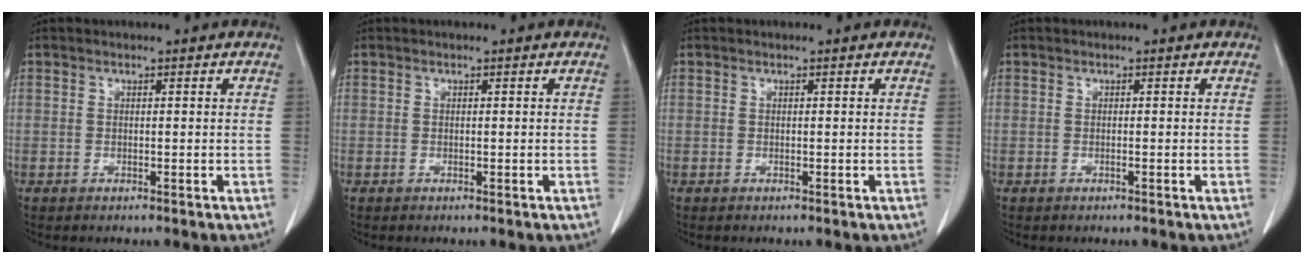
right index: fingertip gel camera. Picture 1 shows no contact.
{"total": 0.0}
{"total": 0.0}
{"total": 0.0}